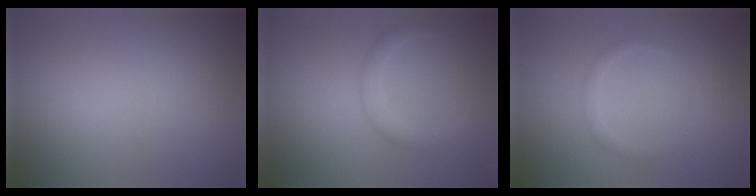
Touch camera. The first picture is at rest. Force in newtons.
{"total": 1.9, "press": 1.9, "slide": 0.2}
{"total": 1.1, "press": 1.1, "slide": 0.0}